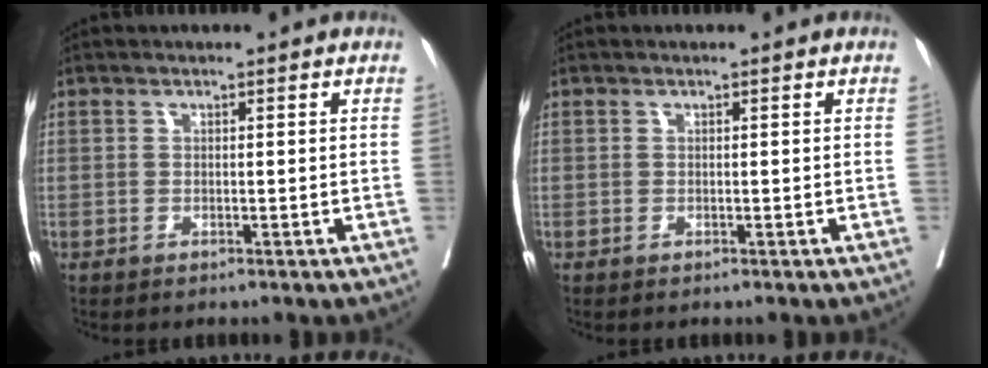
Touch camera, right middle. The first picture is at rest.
{"total": 0.0}